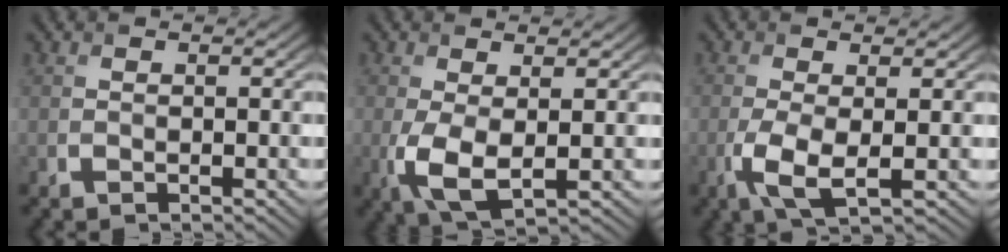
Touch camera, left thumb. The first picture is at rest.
{"total": 4.9, "force": [-0.4, 2.2, 4.3], "torque": [-0.110, -0.012, -0.003]}
{"total": 4.5, "force": [-1.0, 1.4, 4.1], "torque": [-0.100, -0.006, -0.022]}